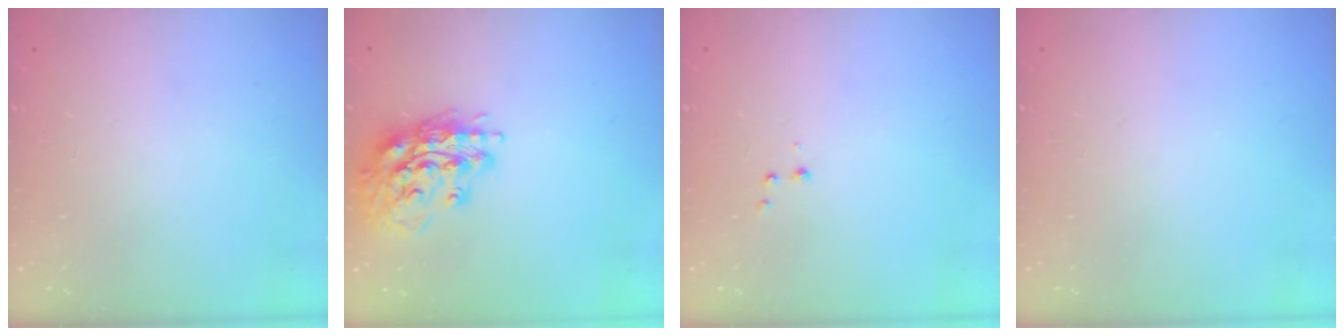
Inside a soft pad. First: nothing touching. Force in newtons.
{"total": 16.7, "press": 16.5, "slide": 2.3}
{"total": 2.6, "press": 2.5, "slide": 0.6}
{"total": 0.0}